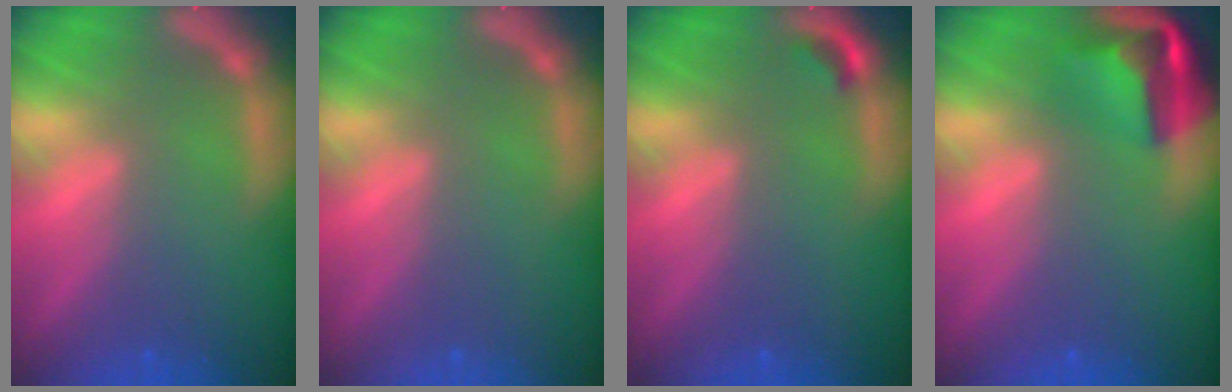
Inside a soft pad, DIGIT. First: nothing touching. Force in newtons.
{"total": 0.0}
{"total": 0.9}
{"total": 6.4}